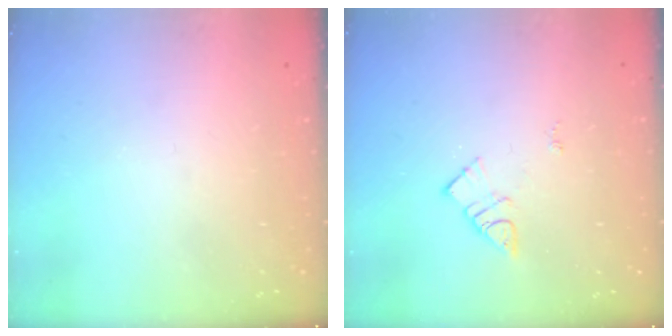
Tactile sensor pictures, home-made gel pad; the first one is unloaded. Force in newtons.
{"total": 6.6, "press": 6.6, "slide": 0.7}